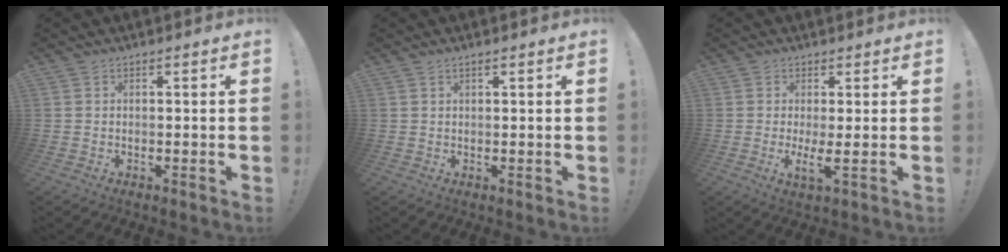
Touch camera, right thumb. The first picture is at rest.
{"total": 0.8, "force": [0.6, 0.0, 0.6], "torque": [-0.018, 0.003, 0.011]}
{"total": 4.1, "force": [0.6, 0.1, 4.0], "torque": [-0.064, -0.025, 0.009]}